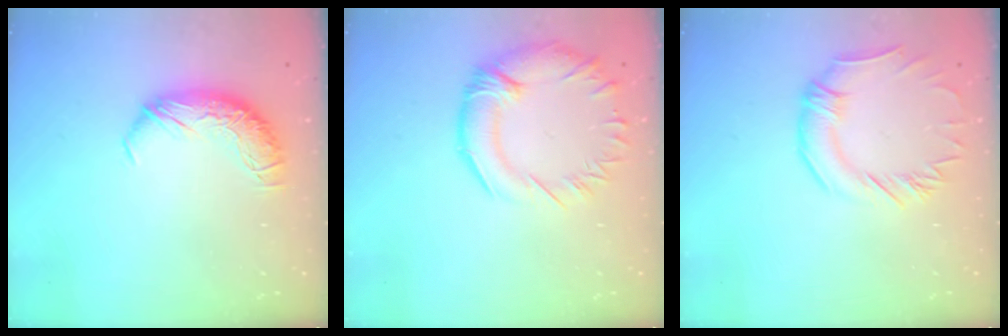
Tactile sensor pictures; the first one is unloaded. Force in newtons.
{"total": 4.5, "press": 3.8, "slide": 2.3}
{"total": 1.0, "press": 0.5, "slide": 0.8}